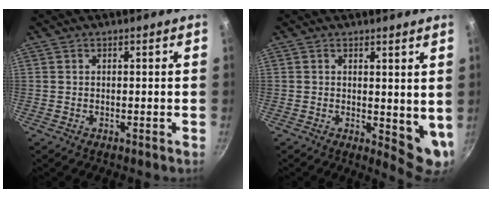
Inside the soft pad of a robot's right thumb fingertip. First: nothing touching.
{"total": 6.8, "force": [1.5, 3.3, 5.7], "torque": [-0.065, -0.025, 0.023]}